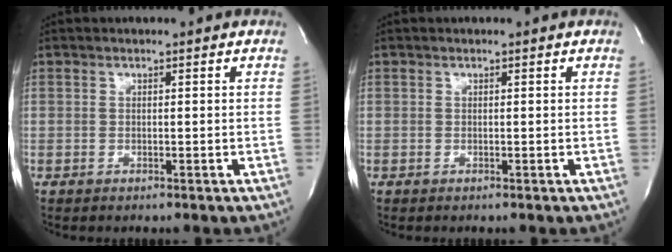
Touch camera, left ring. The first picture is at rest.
{"total": 0.0}